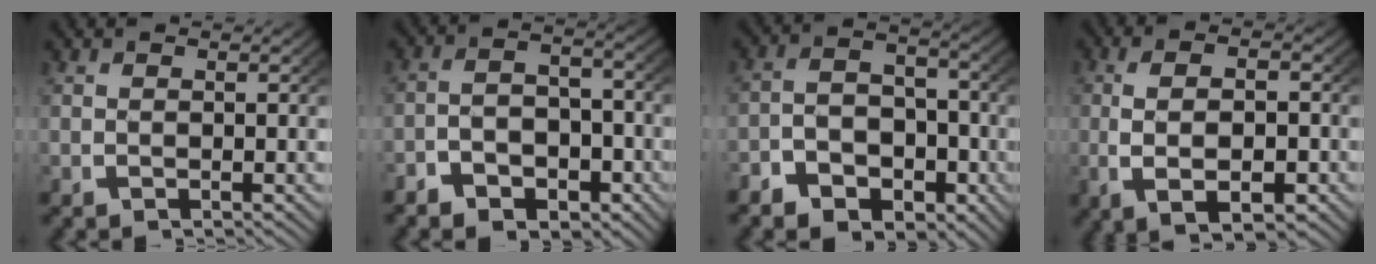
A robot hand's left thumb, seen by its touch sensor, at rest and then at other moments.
{"total": 5.1, "force": [-2.3, 3.4, 3.0], "torque": [-0.044, -0.017, -0.037]}
{"total": 7.1, "force": [-2.9, 5.2, 3.9], "torque": [-0.063, -0.027, -0.042]}
{"total": 7.1, "force": [-1.1, 3.9, 5.9], "torque": [-0.115, -0.018, -0.007]}